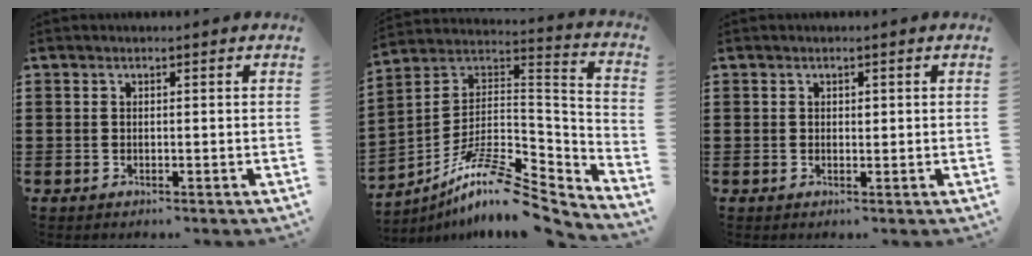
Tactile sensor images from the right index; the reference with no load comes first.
{"total": 12.4, "force": [-8.5, 3.7, 8.2], "torque": [-0.154, 0.011, -0.162]}
{"total": 0.6, "force": [0.2, 0.5, 0.4], "torque": [0.000, -0.002, 0.003]}